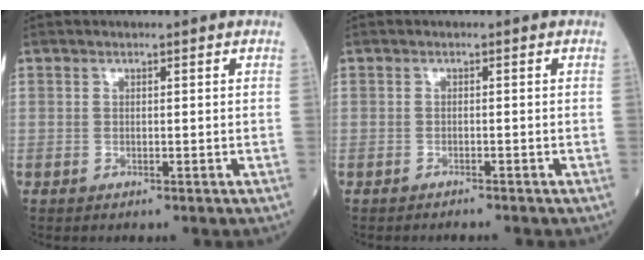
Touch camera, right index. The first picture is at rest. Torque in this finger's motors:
{"motor_torque": [-0.01, -0.28, 0.04, -0.01]}